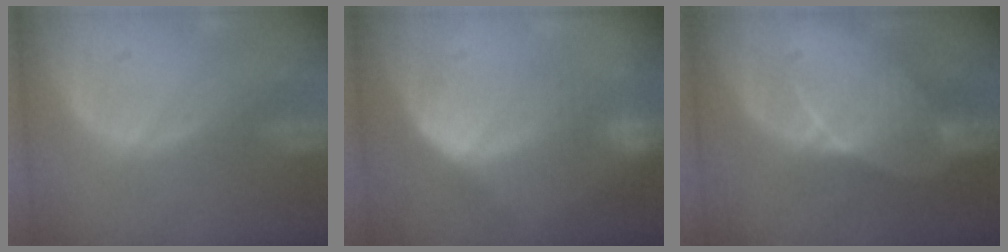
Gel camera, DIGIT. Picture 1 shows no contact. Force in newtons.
{"total": 6.7, "press": 6.6, "slide": 1.4}
{"total": 7.2, "press": 6.7, "slide": 2.5}